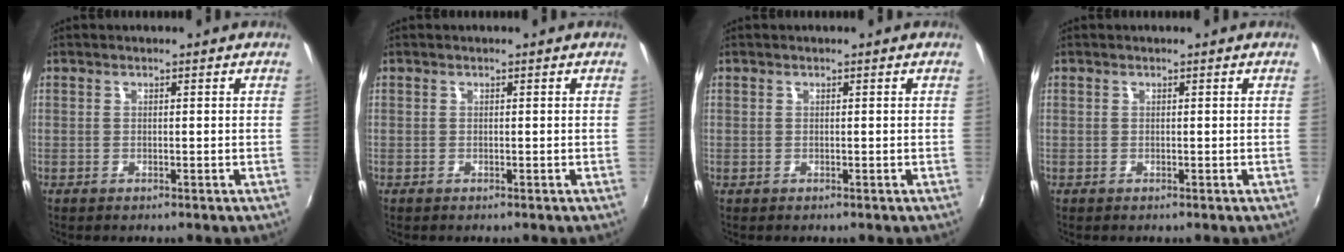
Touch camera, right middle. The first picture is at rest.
{"total": 0.0}
{"total": 0.0}
{"total": 0.0}